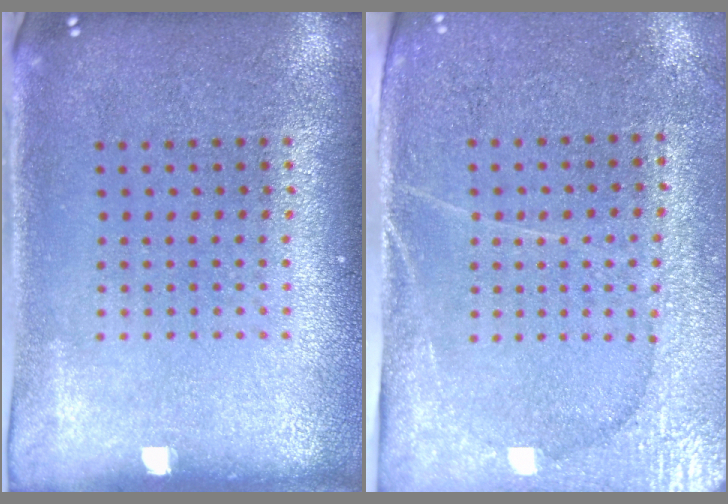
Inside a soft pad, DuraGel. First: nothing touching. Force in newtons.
{"total": 2.9, "press": 2.7, "slide": 1.2}